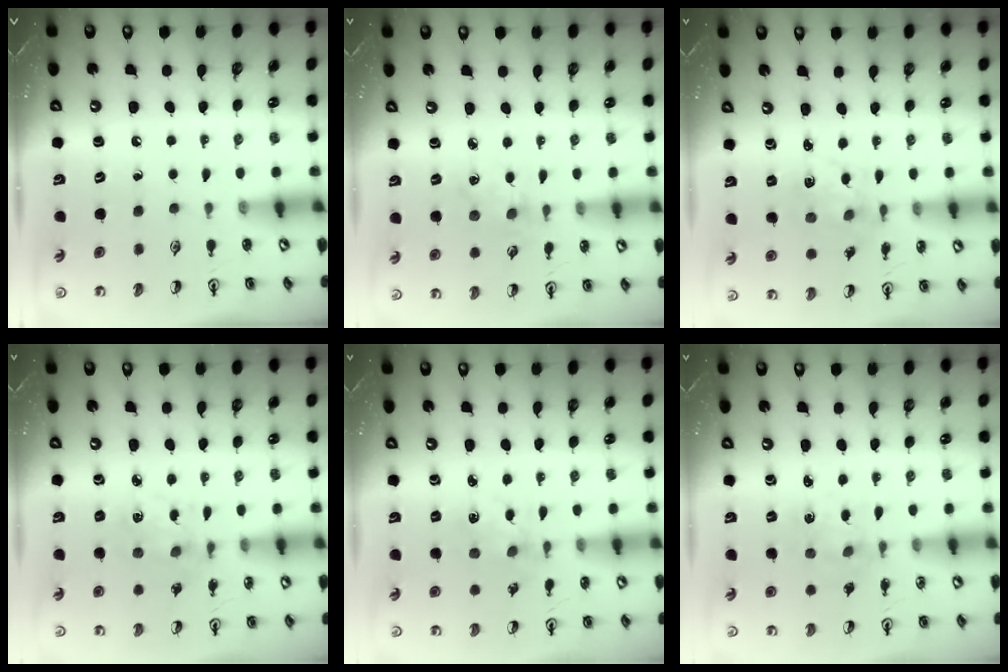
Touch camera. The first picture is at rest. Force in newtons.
{"total": 3.0, "press": 3.0, "slide": 0.4}
{"total": 2.6, "press": 2.5, "slide": 0.4}
{"total": 1.9, "press": 1.9, "slide": 0.2}
{"total": 2.0, "press": 2.0, "slide": 0.3}
{"total": 3.0, "press": 3.0, "slide": 0.3}